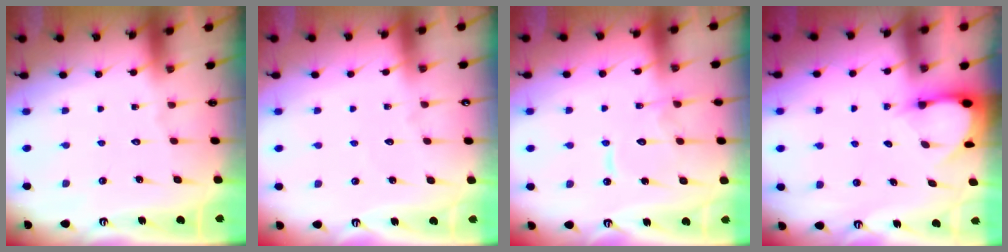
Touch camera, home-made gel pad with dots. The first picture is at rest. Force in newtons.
{"total": 2.4, "press": 2.4, "slide": 0.2}
{"total": 10.8, "press": 10.7, "slide": 1.1}
{"total": 2.6, "press": 2.5, "slide": 0.4}